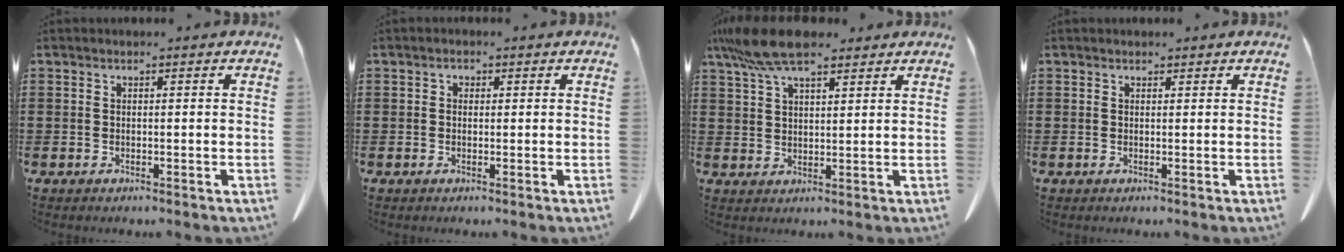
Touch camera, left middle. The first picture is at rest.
{"total": 0.8, "force": [0.1, 0.6, 0.4], "torque": [-0.011, 0.003, 0.002]}
{"total": 9.1, "force": [6.7, 2.7, 5.5], "torque": [-0.132, -0.007, 0.124]}
{"total": 0.7, "force": [0.5, 0.4, 0.0], "torque": [-0.002, 0.002, 0.010]}